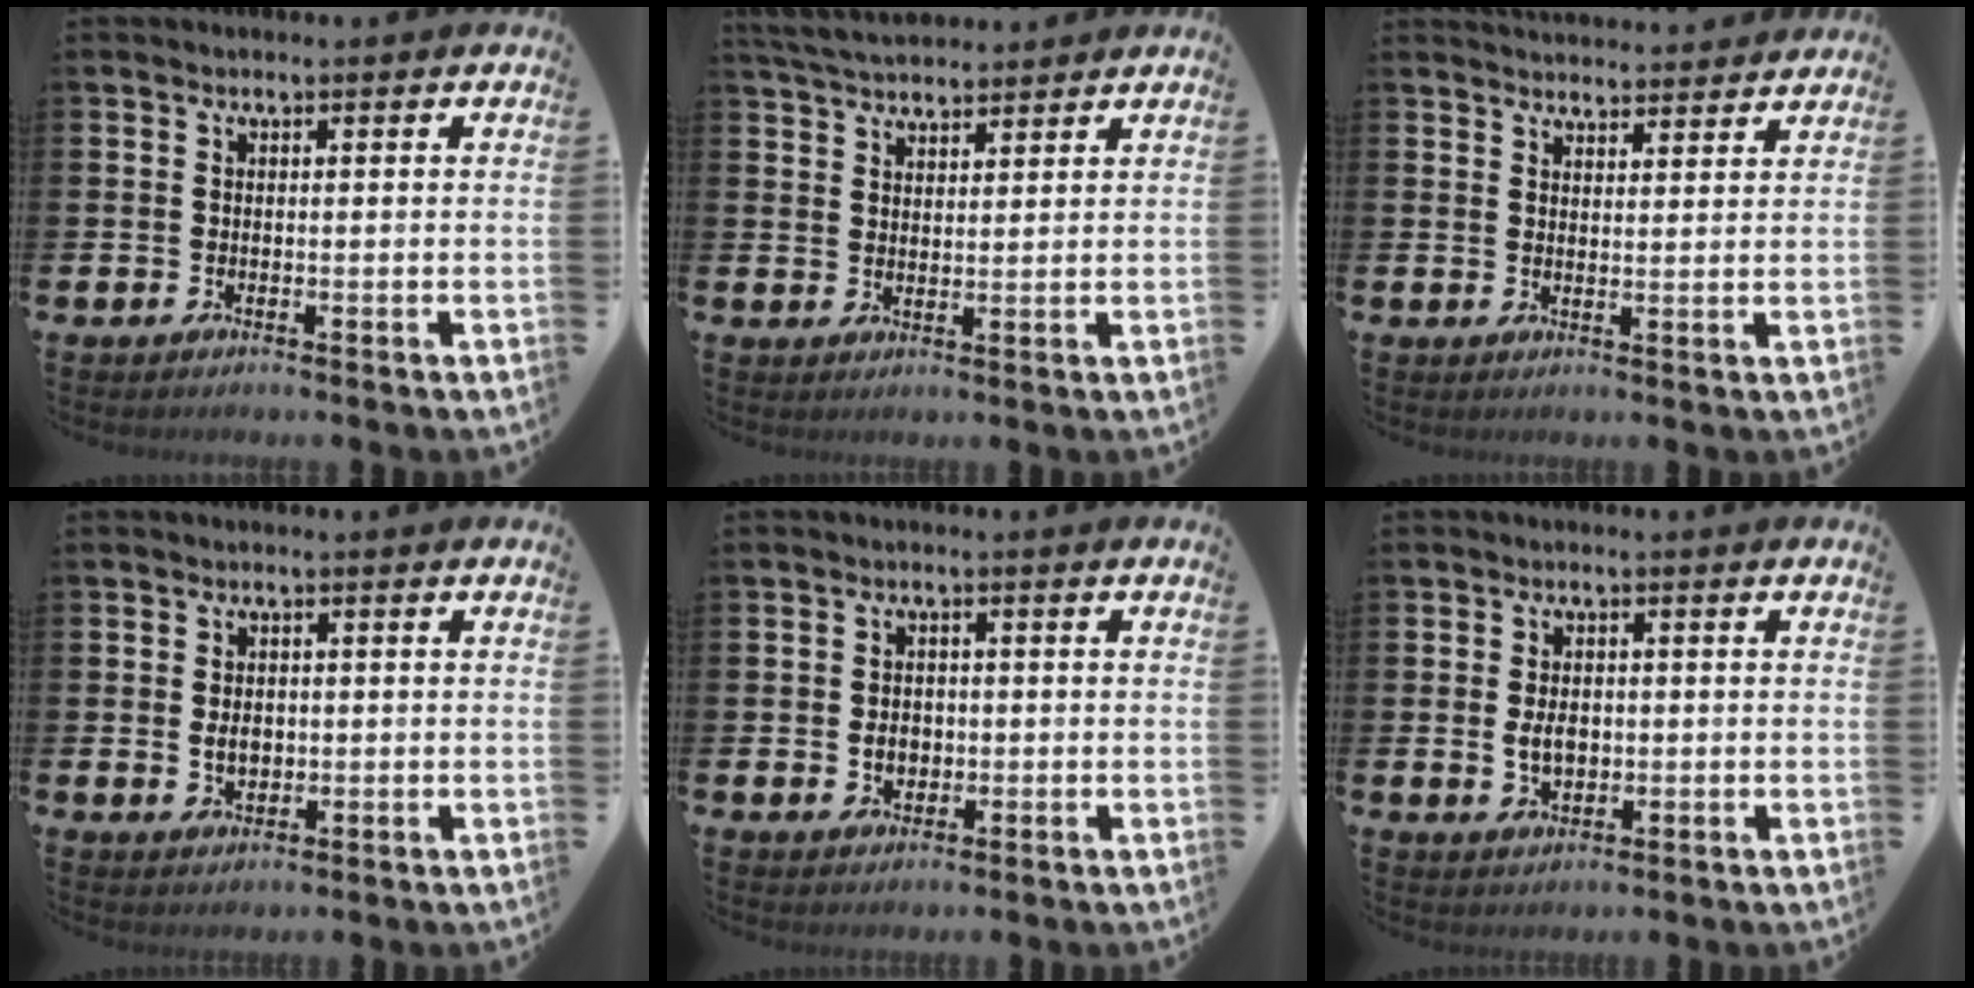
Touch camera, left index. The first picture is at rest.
{"total": 4.4, "force": [4.2, 0.9, 0.6], "torque": [-0.028, -0.015, 0.079]}
{"total": 3.7, "force": [3.7, 0.4, -0.1], "torque": [0.005, -0.024, 0.066]}
{"total": 2.3, "force": [0.1, 1.6, 1.6], "torque": [-0.009, -0.002, -0.005]}
{"total": 2.4, "force": [-0.1, 1.9, 1.5], "torque": [-0.009, -0.002, -0.010]}
{"total": 3.1, "force": [0.0, 2.1, 2.3], "torque": [-0.022, -0.002, -0.006]}